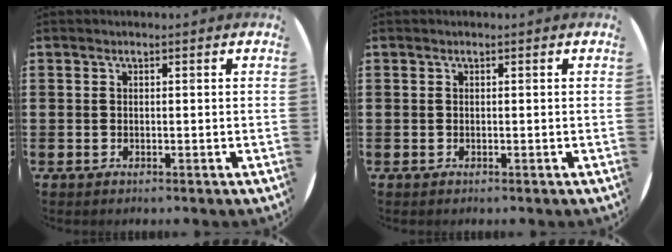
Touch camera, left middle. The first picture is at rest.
{"total": 0.0}